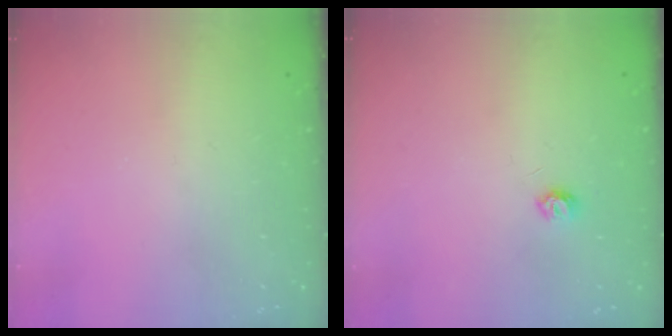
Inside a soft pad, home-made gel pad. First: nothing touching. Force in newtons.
{"total": 3.9, "press": 3.9, "slide": 0.5}